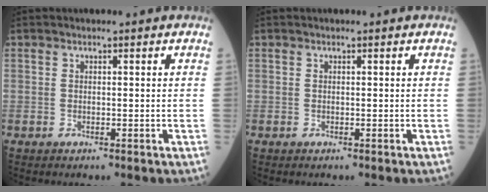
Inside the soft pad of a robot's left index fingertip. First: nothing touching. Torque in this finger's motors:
{"motor_torque": [-0.14, 0.17, -0.02, -0.01]}